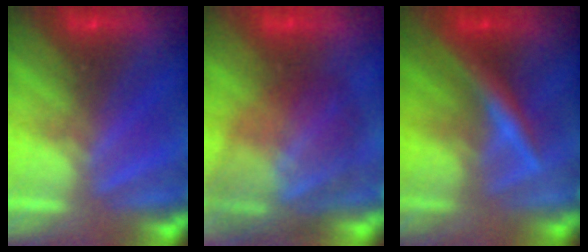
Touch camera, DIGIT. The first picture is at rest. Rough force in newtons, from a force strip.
{"total": 9.8}
{"total": 2.4}